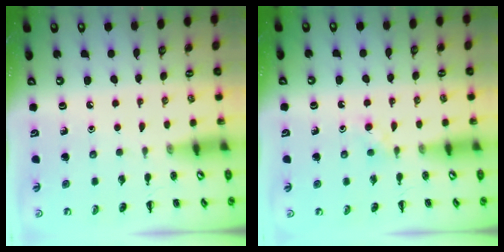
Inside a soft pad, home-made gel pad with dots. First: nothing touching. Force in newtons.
{"total": 2.7, "press": 2.5, "slide": 1.1}